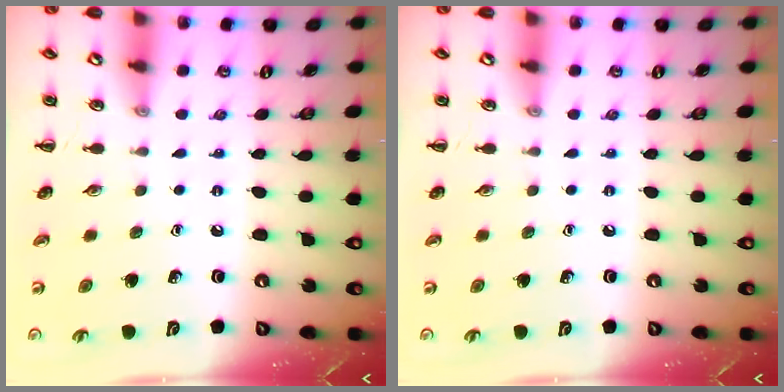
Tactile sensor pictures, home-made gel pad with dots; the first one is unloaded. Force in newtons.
{"total": 0.0}